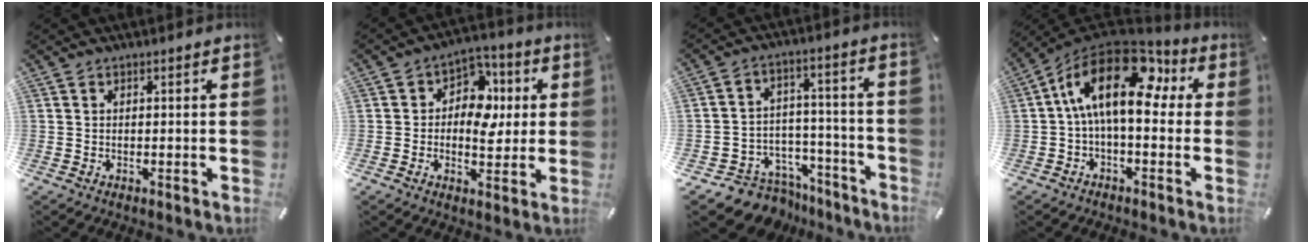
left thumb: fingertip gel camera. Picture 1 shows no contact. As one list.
[{"total": 9.6, "force": [0.1, 7.8, 5.6], "torque": [-0.066, 0.000, -0.002]}, {"total": 8.5, "force": [-5.3, 6.6, 0.9], "torque": [-0.009, 0.029, -0.083]}, {"total": 18.9, "force": [3.7, 9.5, 15.9], "torque": [-0.295, -0.013, 0.058]}]